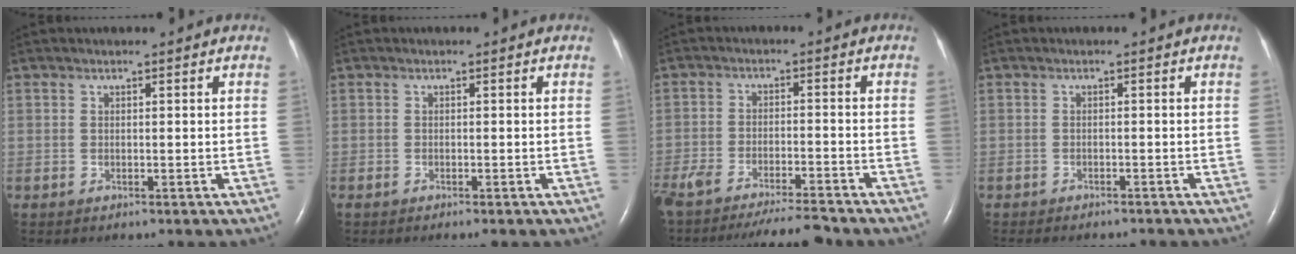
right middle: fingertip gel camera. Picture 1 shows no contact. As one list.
[{"total": 4.7, "force": [-3.9, 0.7, 2.6], "torque": [-0.038, -0.010, -0.058]}, {"total": 14.7, "force": [-13.4, 1.2, 5.9], "torque": [-0.113, -0.026, -0.201]}, {"total": 7.7, "force": [-7.0, 1.7, 2.7], "torque": [-0.033, -0.005, -0.090]}]